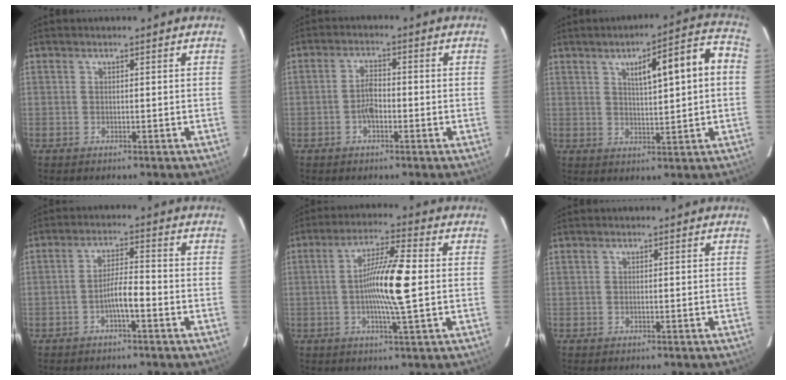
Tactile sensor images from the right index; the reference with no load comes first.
{"total": 3.4, "force": [-1.1, 1.4, 2.9], "torque": [-0.059, 0.006, -0.023]}
{"total": 10.6, "force": [2.2, 1.6, 10.2], "torque": [-0.143, 0.029, 0.033]}
{"total": 4.3, "force": [-1.9, 0.6, 3.8], "torque": [-0.068, 0.011, -0.033]}
{"total": 10.4, "force": [-0.4, 0.1, 10.4], "torque": [-0.190, 0.002, -0.015]}
{"total": 0.0}